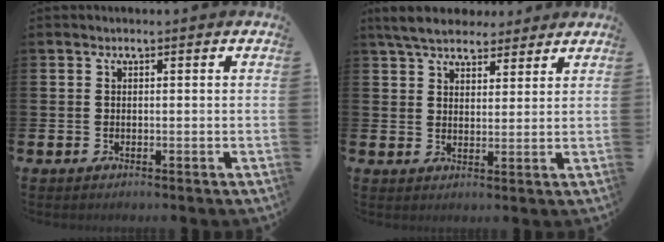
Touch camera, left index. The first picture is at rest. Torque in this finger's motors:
{"motor_torque": [1.10, -1.04, 0.15, -0.01]}